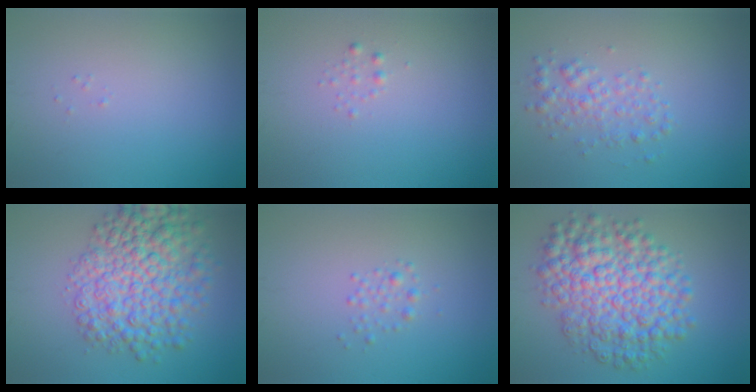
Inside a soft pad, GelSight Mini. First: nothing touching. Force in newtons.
{"total": 0.6, "press": 0.6, "slide": 0.1}
{"total": 2.3, "press": 2.3, "slide": 0.1}
{"total": 8.8, "press": 8.8, "slide": 0.1}
{"total": 1.1, "press": 1.1, "slide": 0.0}
{"total": 9.2, "press": 9.2, "slide": 0.1}